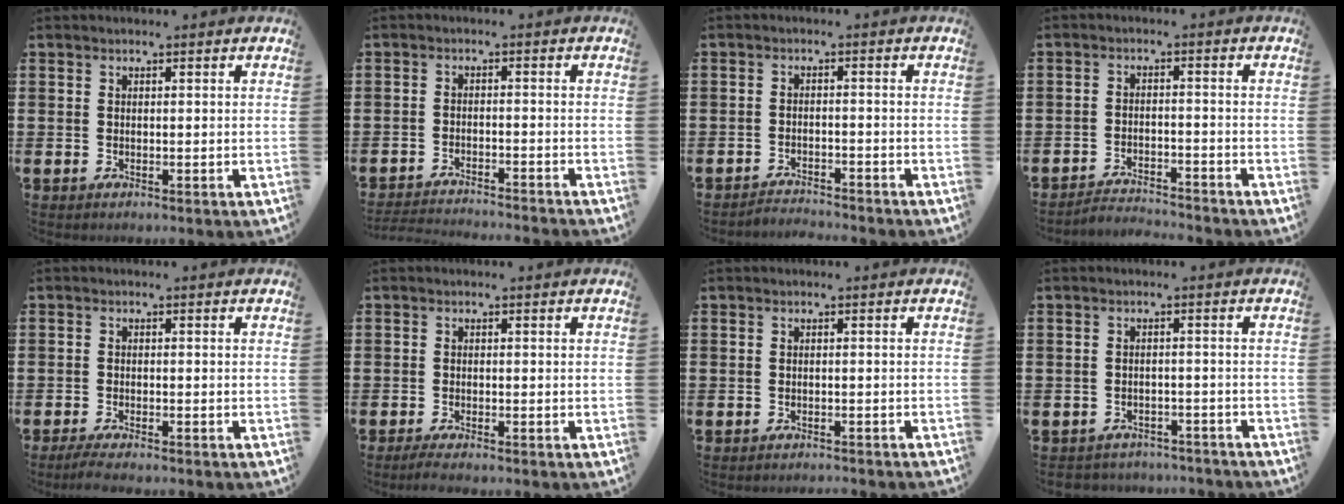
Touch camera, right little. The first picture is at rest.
{"total": 2.5, "force": [-2.4, -0.3, 0.1], "torque": [-0.003, 0.001, -0.052]}
{"total": 2.1, "force": [-2.1, -0.1, -0.2], "torque": [-0.002, 0.003, -0.046]}
{"total": 2.7, "force": [-2.7, 0.0, -0.1], "torque": [-0.005, 0.003, -0.058]}
{"total": 1.7, "force": [-1.5, 0.0, 0.9], "torque": [-0.016, 0.002, -0.028]}
{"total": 1.3, "force": [-1.0, 0.1, 0.9], "torque": [-0.015, -0.001, -0.019]}
{"total": 0.8, "force": [-0.8, -0.1, 0.0], "torque": [-0.001, 0.000, -0.017]}
{"total": 2.0, "force": [-1.9, 0.3, -0.3], "torque": [-0.004, 0.002, -0.044]}